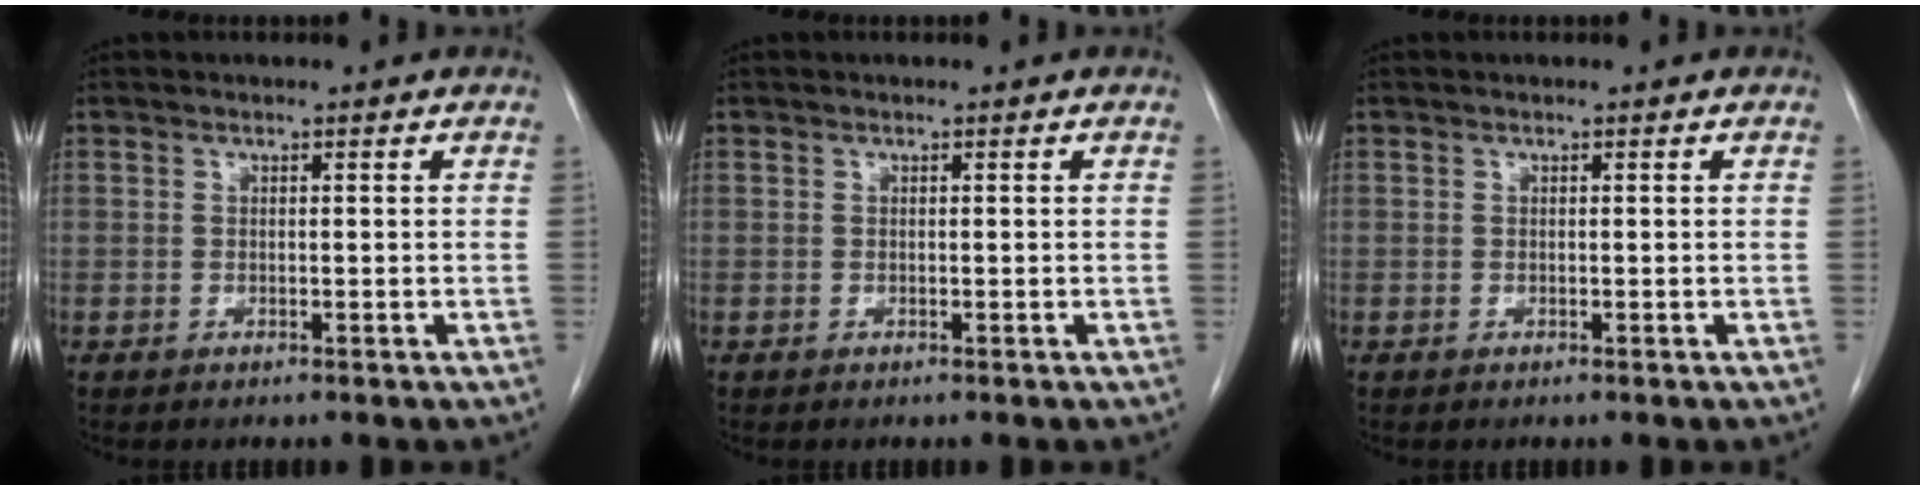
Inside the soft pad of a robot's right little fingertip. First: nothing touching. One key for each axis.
{"total": 0.0}
{"total": 0.0}